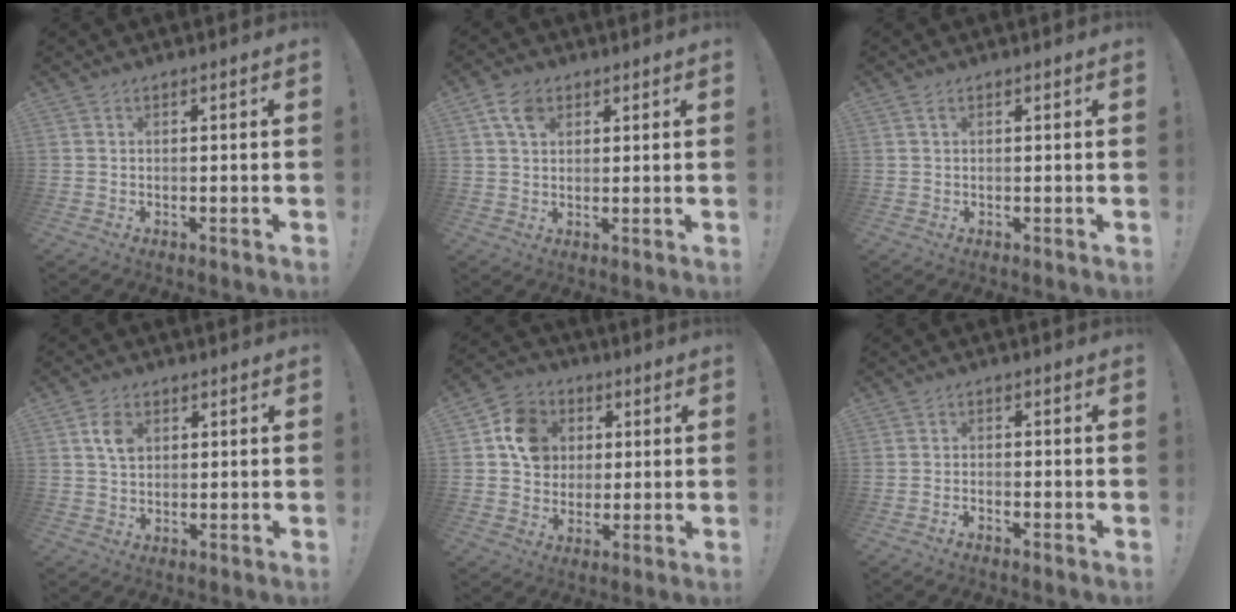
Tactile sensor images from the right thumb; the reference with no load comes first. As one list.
[{"total": 6.3, "force": [2.8, 4.1, 3.9], "torque": [-0.071, 0.001, 0.055]}, {"total": 1.1, "force": [0.5, 0.4, 0.9], "torque": [-0.016, 0.000, 0.008]}, {"total": 5.4, "force": [1.8, 3.7, 3.4], "torque": [-0.054, 0.001, 0.033]}, {"total": 11.9, "force": [2.8, 10.5, 4.9], "torque": [-0.059, -0.002, 0.057]}, {"total": 1.6, "force": [-1.5, 0.2, 0.4], "torque": [-0.010, 0.004, -0.026]}]